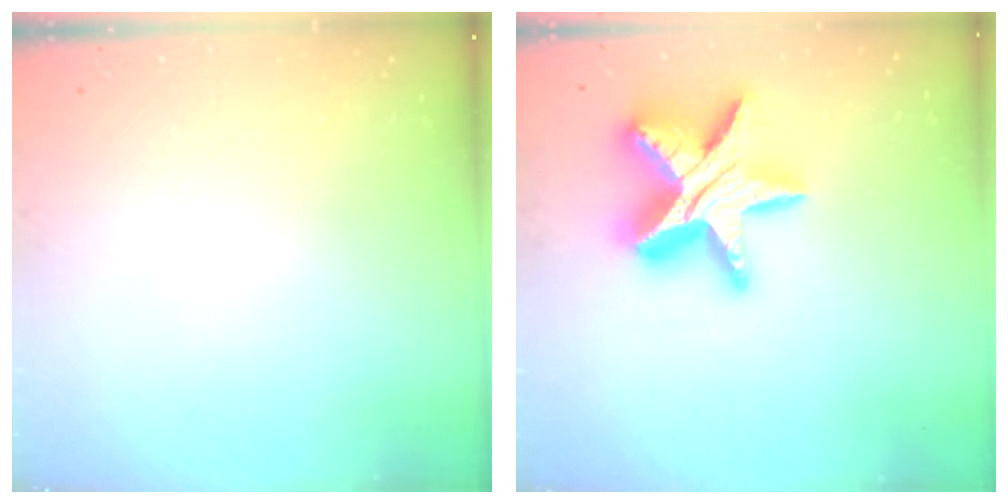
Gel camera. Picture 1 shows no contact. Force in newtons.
{"total": 19.7, "press": 19.6, "slide": 1.8}